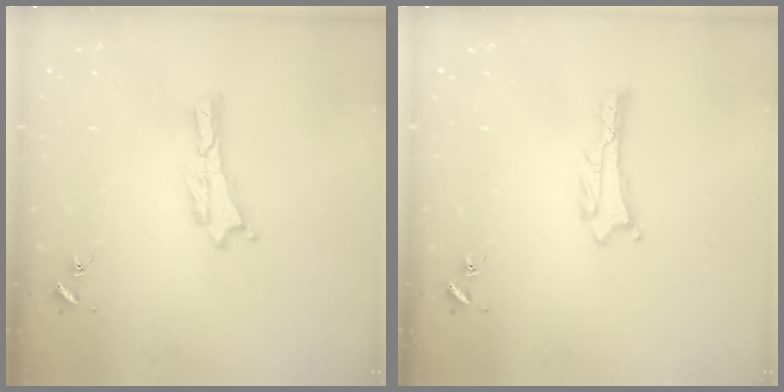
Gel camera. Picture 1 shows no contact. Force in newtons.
{"total": 0.6, "press": 0.6, "slide": 0.1}